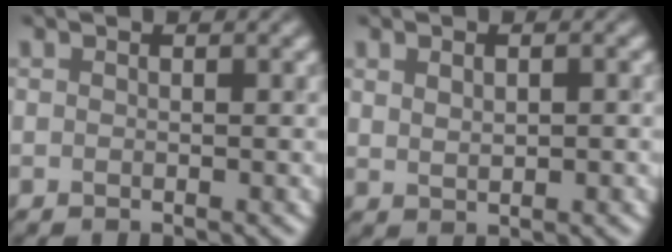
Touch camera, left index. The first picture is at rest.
{"total": 1.4, "force": [0.4, 0.8, 1.1], "torque": [-0.015, 0.006, 0.016]}